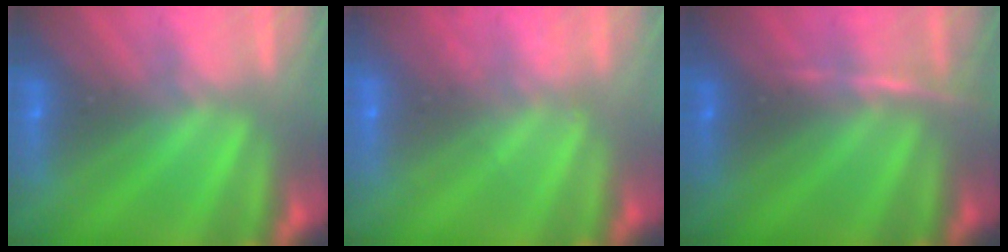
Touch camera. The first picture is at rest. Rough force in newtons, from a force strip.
{"total": 2.1}
{"total": 2.9}